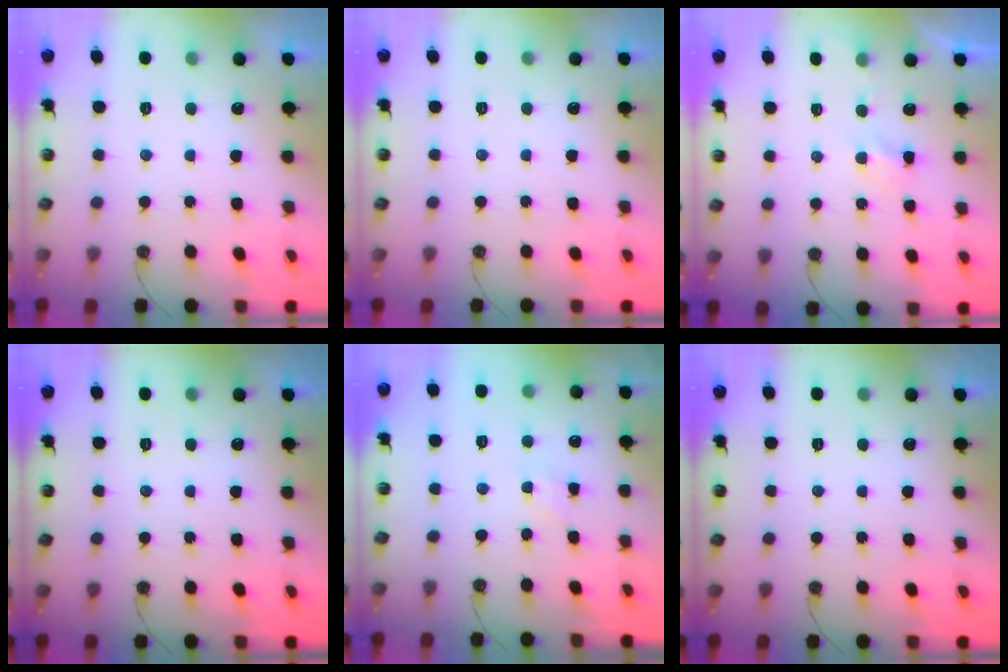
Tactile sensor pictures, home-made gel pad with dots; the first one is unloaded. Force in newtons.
{"total": 0.0}
{"total": 3.1, "press": 3.0, "slide": 0.5}
{"total": 0.0}
{"total": 2.1, "press": 2.1, "slide": 0.4}
{"total": 0.0}